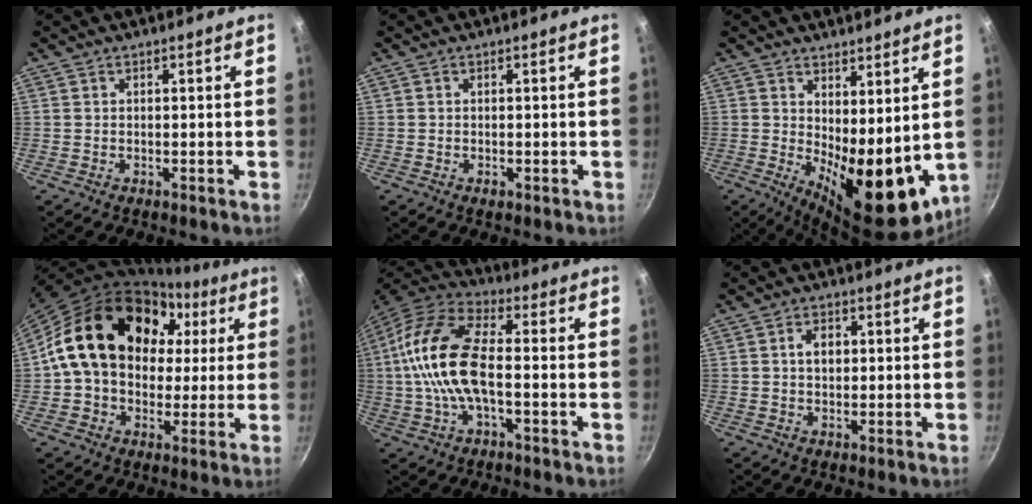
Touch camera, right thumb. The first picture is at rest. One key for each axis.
{"total": 1.0, "fx": -0.4, "fy": 0.6, "fz": 0.7, "tx": -0.010, "ty": 0.001, "tz": -0.006}
{"total": 15.0, "fx": 1.6, "fy": 6.6, "fz": 13.4, "tx": -0.148, "ty": -0.036, "tz": 0.040}
{"total": 22.1, "fx": 4.4, "fy": 16.6, "fz": 14.0, "tx": -0.207, "ty": 0.033, "tz": 0.068}
{"total": 16.1, "fx": -0.7, "fy": 7.3, "fz": 14.4, "tx": -0.278, "ty": 0.035, "tz": -0.029}
{"total": 3.7, "fx": 0.6, "fy": 2.6, "fz": 2.5, "tx": -0.027, "ty": 0.006, "tz": 0.008}